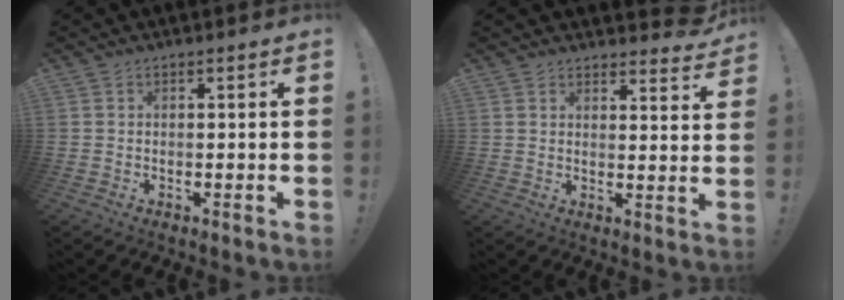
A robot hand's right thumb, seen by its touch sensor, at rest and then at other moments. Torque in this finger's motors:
{"motor_torque": [-1.09, 1.09, 0.38, 0.40, 0.00]}